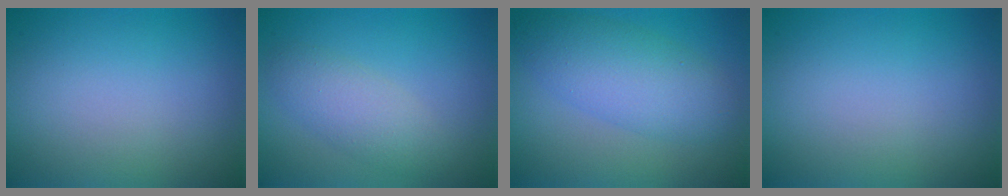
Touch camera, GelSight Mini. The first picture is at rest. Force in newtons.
{"total": 2.8, "press": 2.8, "slide": 0.1}
{"total": 5.4, "press": 5.4, "slide": 0.1}
{"total": 0.0}